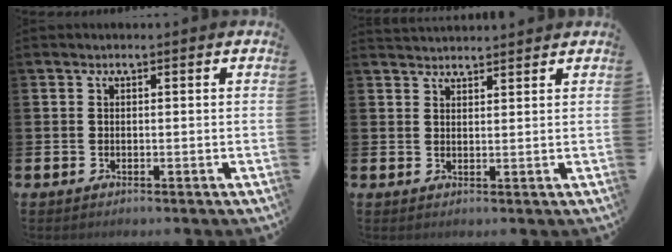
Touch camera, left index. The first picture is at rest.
{"total": 2.4, "force": [2.3, 0.3, -0.1], "torque": [-0.001, -0.009, 0.043]}